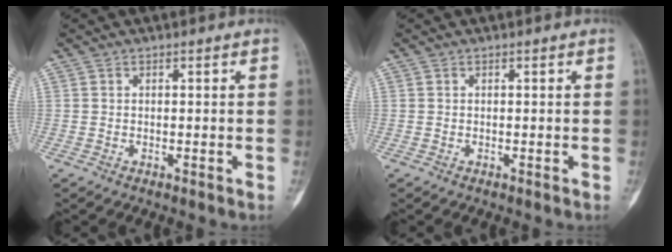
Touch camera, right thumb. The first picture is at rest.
{"total": 0.0}